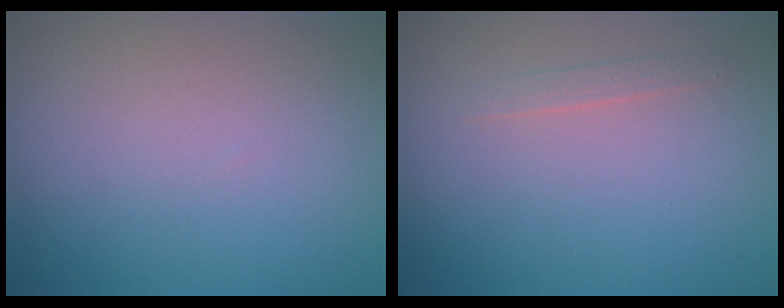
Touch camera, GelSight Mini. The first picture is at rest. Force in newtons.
{"total": 0.8, "press": 0.8, "slide": 0.0}